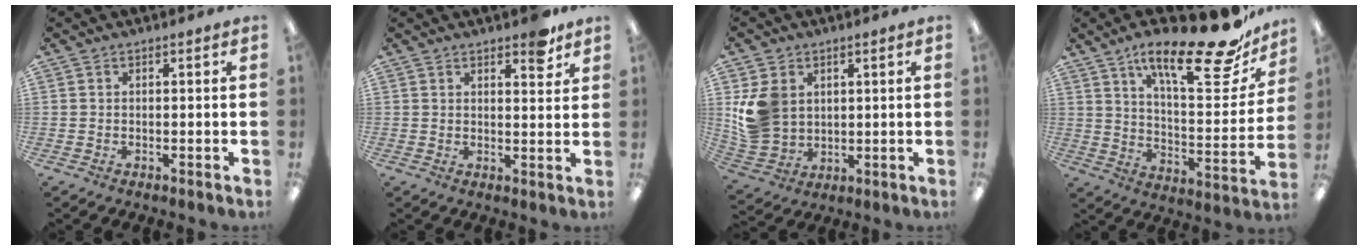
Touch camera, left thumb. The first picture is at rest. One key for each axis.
{"total": 5.1, "fx": 3.8, "fy": 1.9, "fz": 2.8, "tx": -0.023, "ty": -0.021, "tz": 0.061}
{"total": 10.3, "fx": 2.9, "fy": 8.7, "fz": 4.9, "tx": -0.108, "ty": 0.003, "tz": 0.062}
{"total": 22.9, "fx": 16.3, "fy": 6.1, "fz": 14.9, "tx": -0.220, "ty": -0.112, "tz": 0.262}